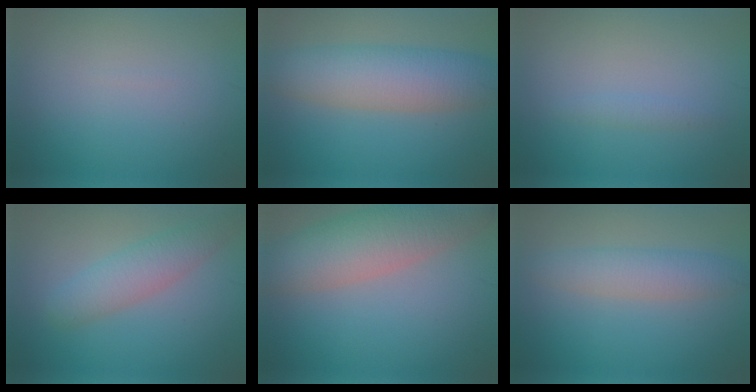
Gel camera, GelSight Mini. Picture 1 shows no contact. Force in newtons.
{"total": 7.1, "press": 7.0, "slide": 0.4}
{"total": 0.8, "press": 0.8, "slide": 0.1}
{"total": 3.7, "press": 3.7, "slide": 0.2}
{"total": 7.4, "press": 7.4, "slide": 0.6}
{"total": 3.3, "press": 3.3, "slide": 0.0}